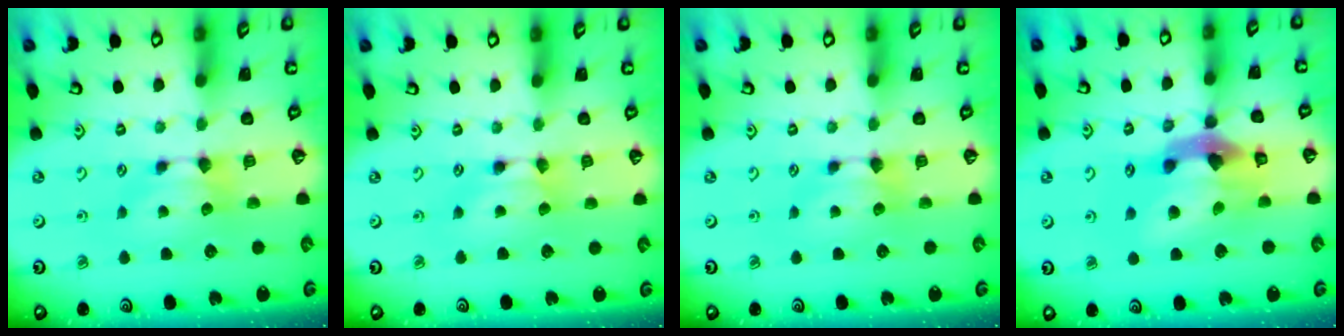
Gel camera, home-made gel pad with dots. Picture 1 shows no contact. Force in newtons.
{"total": 1.6, "press": 1.5, "slide": 0.2}
{"total": 0.0}
{"total": 10.5, "press": 10.2, "slide": 2.6}